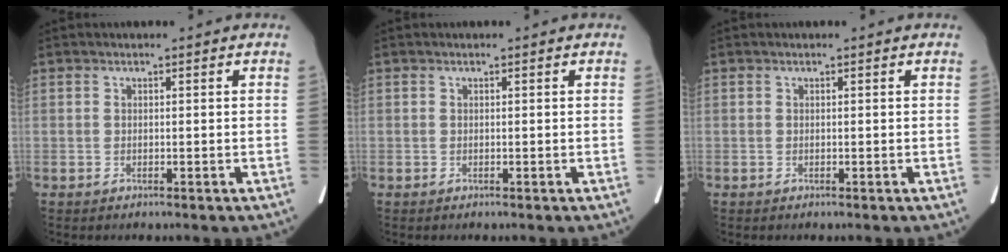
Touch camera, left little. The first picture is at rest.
{"total": 0.0}
{"total": 0.0}